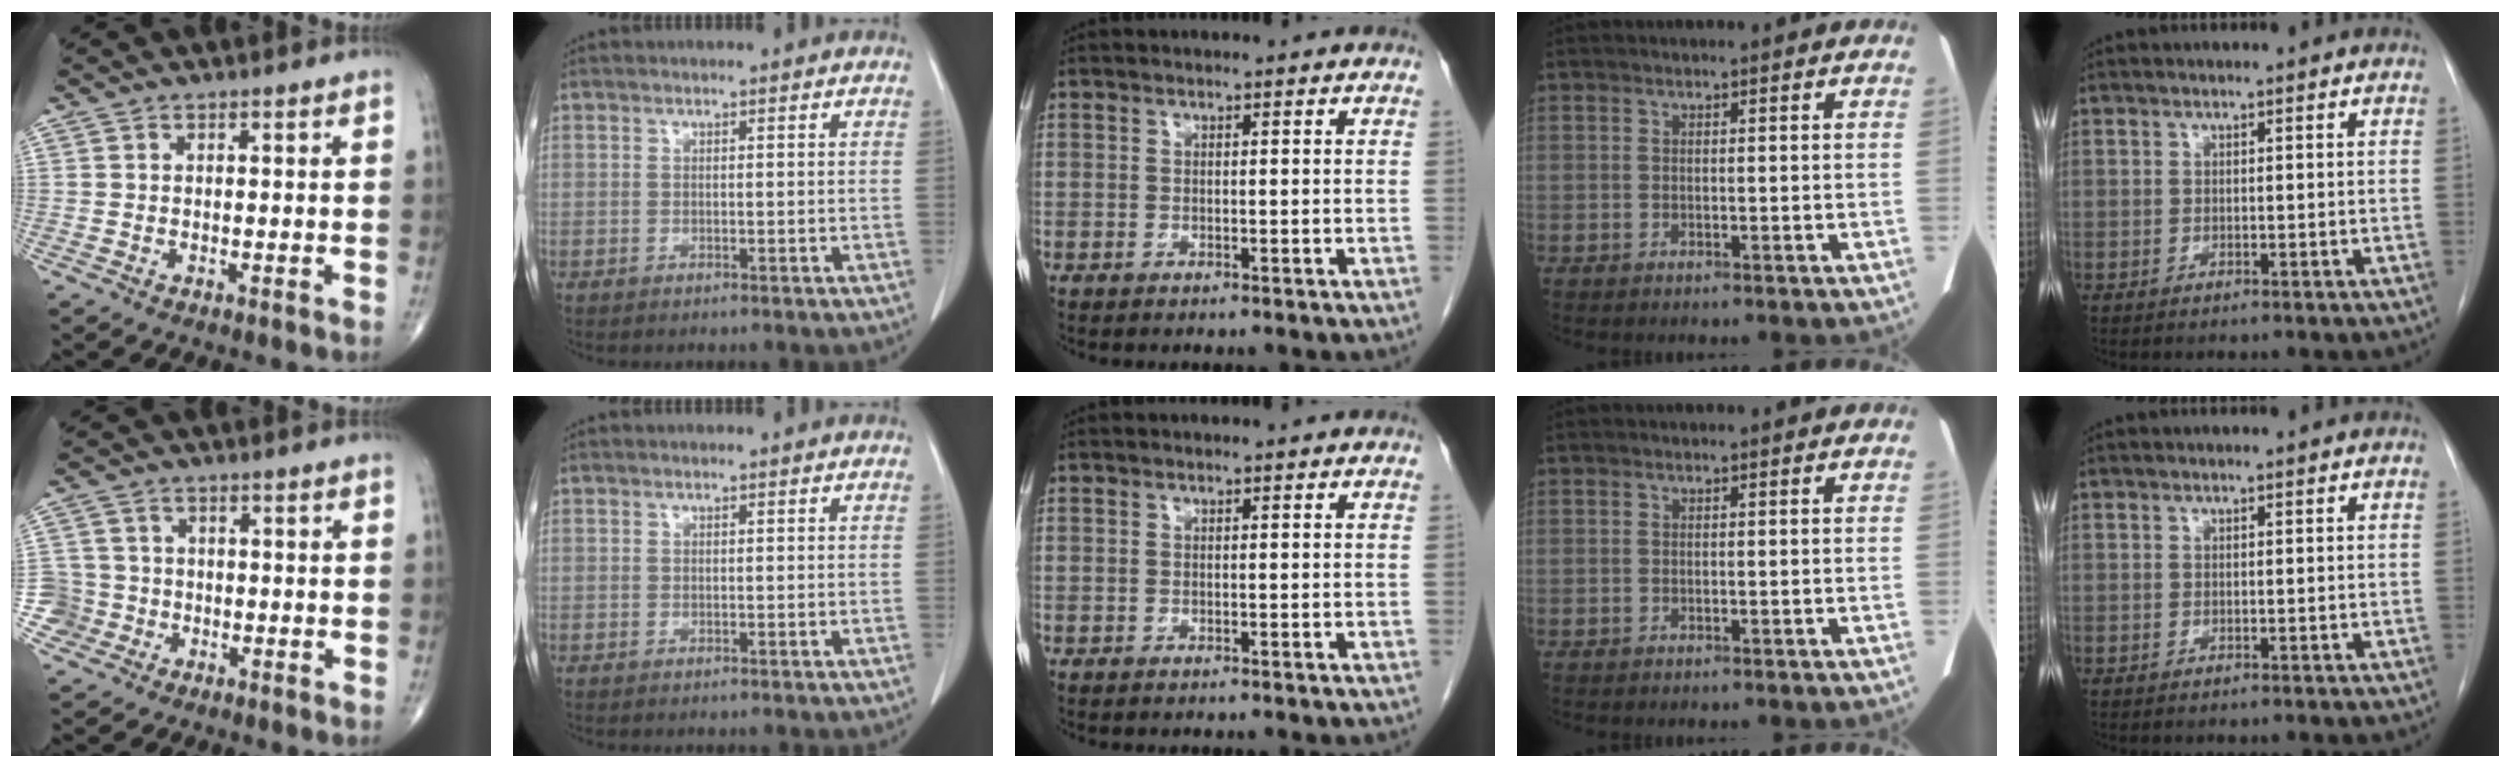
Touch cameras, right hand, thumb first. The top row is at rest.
{"thumb": {"total": 4.8, "force": [-1.8, 4.5, -0.4], "torque": [0.031, 0.018, -0.036]}}